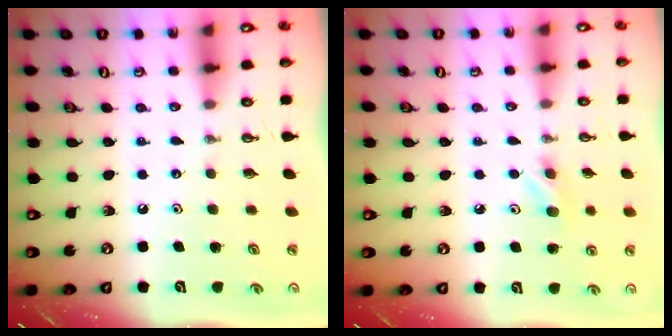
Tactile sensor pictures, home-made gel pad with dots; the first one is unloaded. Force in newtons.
{"total": 6.5, "press": 6.3, "slide": 1.7}